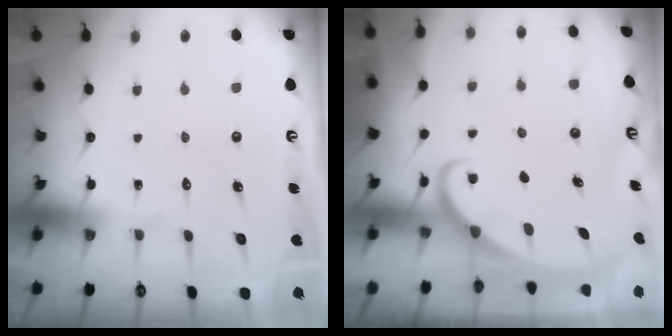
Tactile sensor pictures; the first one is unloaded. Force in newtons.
{"total": 2.4, "press": 2.4, "slide": 0.3}